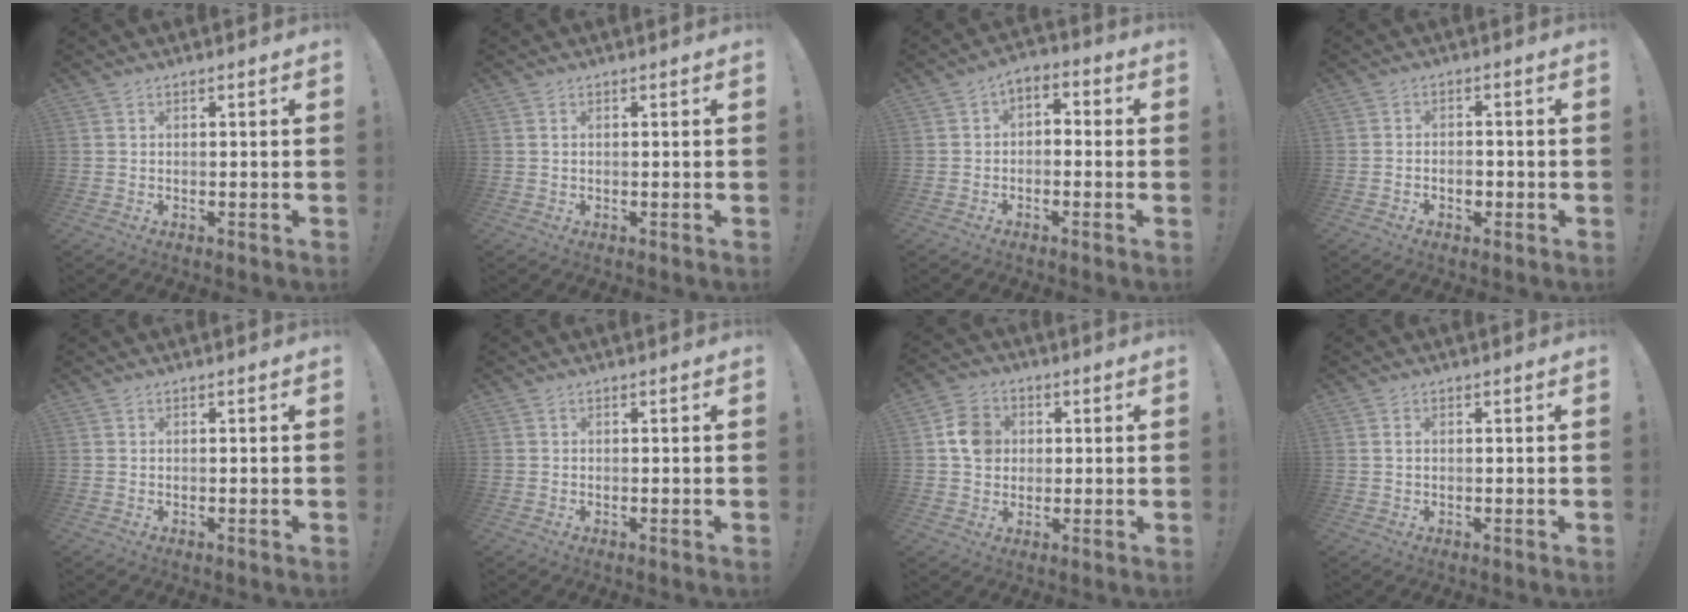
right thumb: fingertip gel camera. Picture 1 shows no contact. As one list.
[{"total": 0.6, "force": [0.3, 0.4, 0.4], "torque": [-0.013, 0.005, 0.005]}, {"total": 4.2, "force": [-2.5, 2.7, 2.0], "torque": [-0.026, 0.020, -0.043]}, {"total": 2.9, "force": [-1.4, 2.1, 1.4], "torque": [-0.021, 0.003, -0.025]}, {"total": 0.0}, {"total": 0.0}, {"total": 8.8, "force": [1.5, 7.8, 3.8], "torque": [-0.037, 0.006, 0.030]}, {"total": 1.1, "force": [0.3, 0.7, 0.8], "torque": [-0.022, 0.005, 0.006]}]